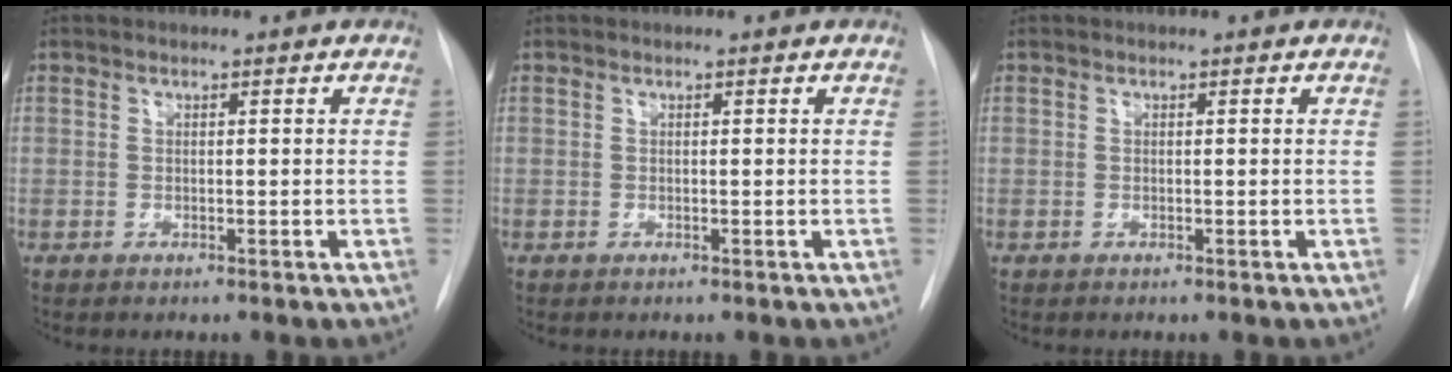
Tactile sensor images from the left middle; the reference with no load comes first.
{"total": 0.0}
{"total": 0.0}